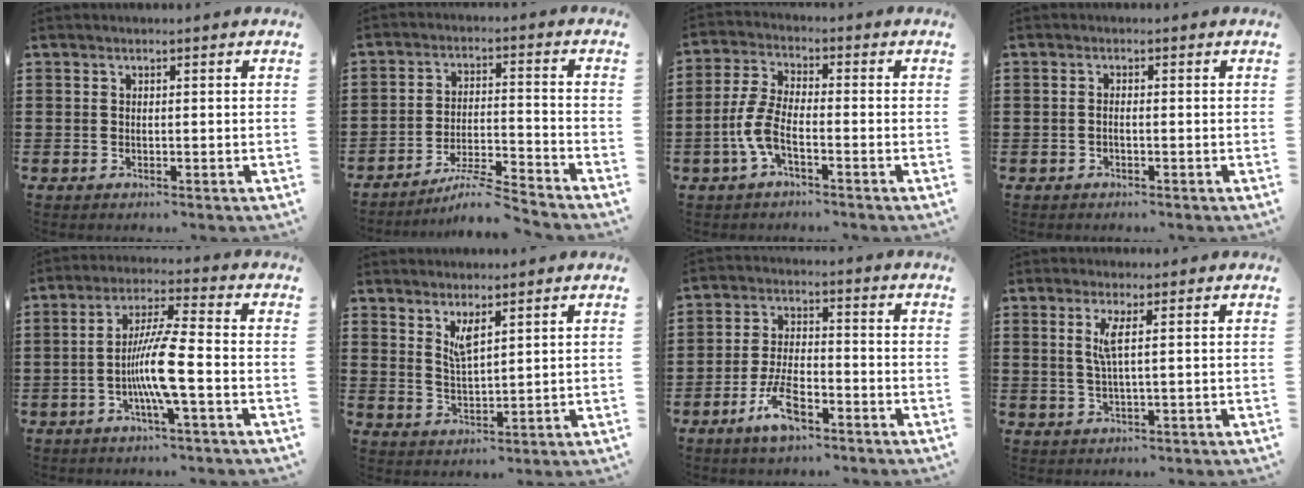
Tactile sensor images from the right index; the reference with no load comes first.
{"total": 6.4, "force": [-5.9, -0.2, 2.6], "torque": [-0.050, -0.007, -0.114]}
{"total": 5.9, "force": [-2.5, 1.9, 5.0], "torque": [-0.128, -0.014, -0.051]}
{"total": 0.9, "force": [-0.7, 0.0, 0.6], "torque": [-0.013, -0.006, -0.012]}
{"total": 8.6, "force": [-2.5, 0.4, 8.3], "torque": [-0.168, -0.014, -0.053]}
{"total": 3.6, "force": [2.6, 0.8, 2.5], "torque": [-0.053, 0.001, 0.046]}
{"total": 6.9, "force": [-3.9, 2.6, 5.1], "torque": [-0.115, 0.000, -0.076]}
{"total": 3.2, "force": [0.8, -0.3, 3.1], "torque": [-0.063, -0.007, 0.013]}